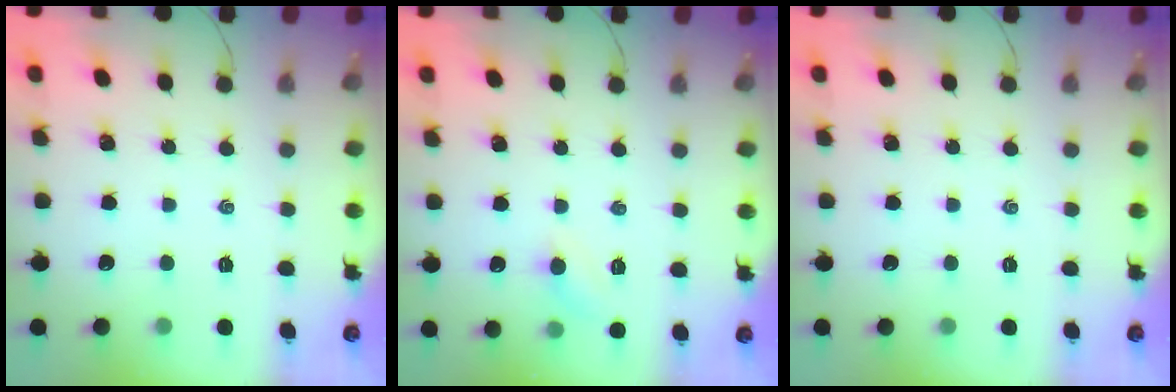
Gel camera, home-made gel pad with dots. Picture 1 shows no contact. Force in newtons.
{"total": 4.5, "press": 4.3, "slide": 1.2}
{"total": 0.0}